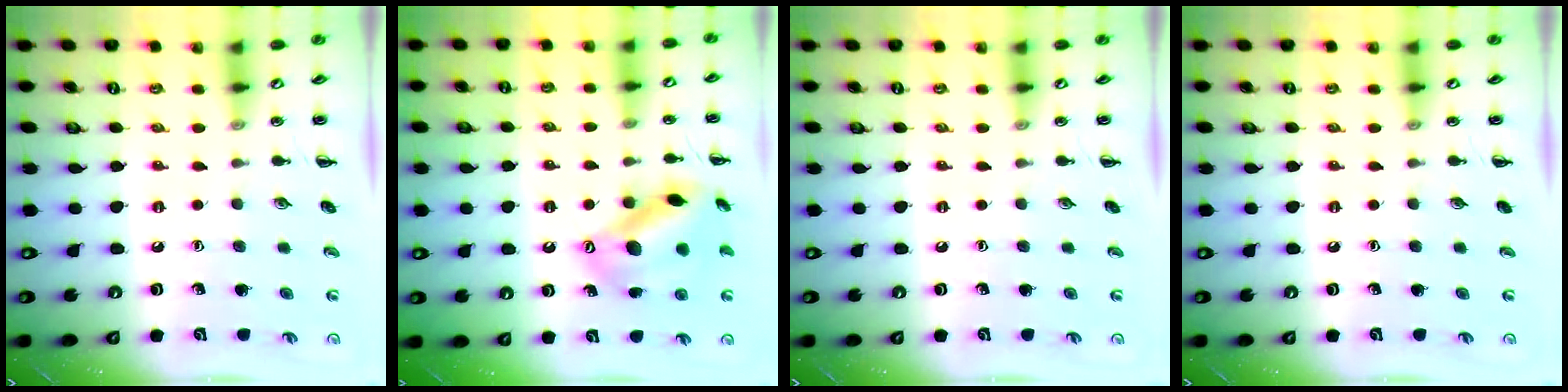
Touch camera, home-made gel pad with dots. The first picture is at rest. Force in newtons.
{"total": 15.6, "press": 15.6, "slide": 0.7}
{"total": 0.0}
{"total": 0.0}